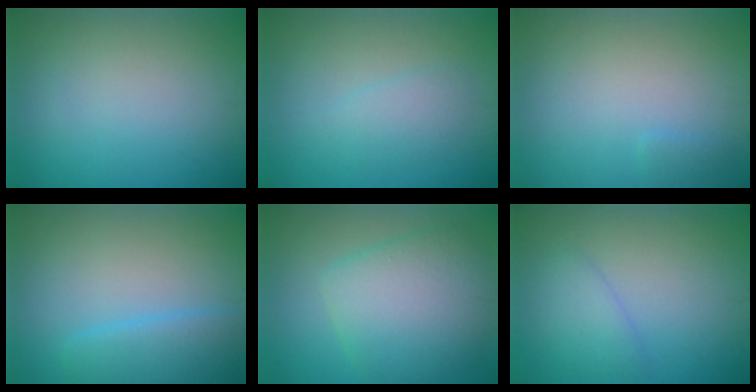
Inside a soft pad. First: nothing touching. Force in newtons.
{"total": 1.8, "press": 1.8, "slide": 0.1}
{"total": 0.6, "press": 0.6, "slide": 0.1}
{"total": 5.2, "press": 5.2, "slide": 0.3}
{"total": 6.7, "press": 6.7, "slide": 0.3}
{"total": 2.0, "press": 2.0, "slide": 0.2}